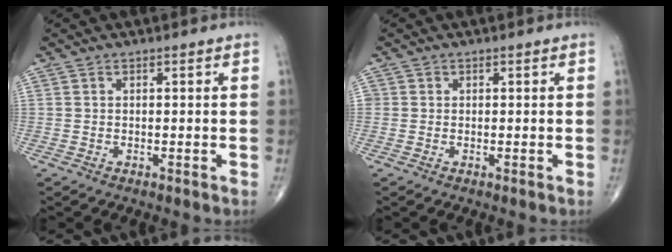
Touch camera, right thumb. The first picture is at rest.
{"total": 0.8, "force": [0.1, 0.8, 0.0], "torque": [0.006, 0.003, -0.001]}